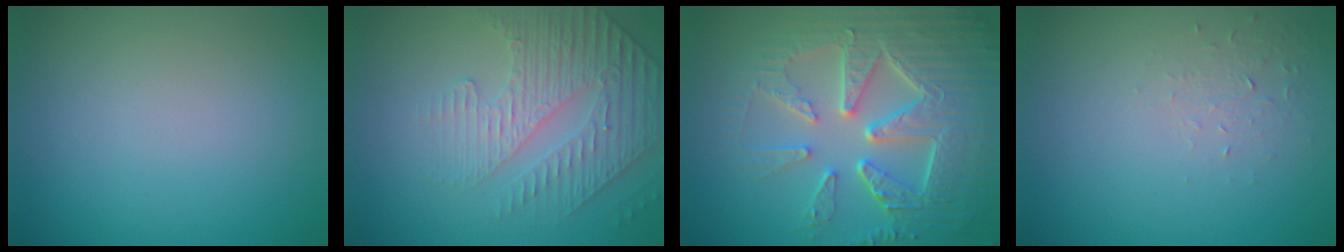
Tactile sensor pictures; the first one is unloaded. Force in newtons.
{"total": 4.5, "press": 3.5, "slide": 2.9}
{"total": 8.6, "press": 6.4, "slide": 5.8}
{"total": 1.0, "press": 0.4, "slide": 0.9}